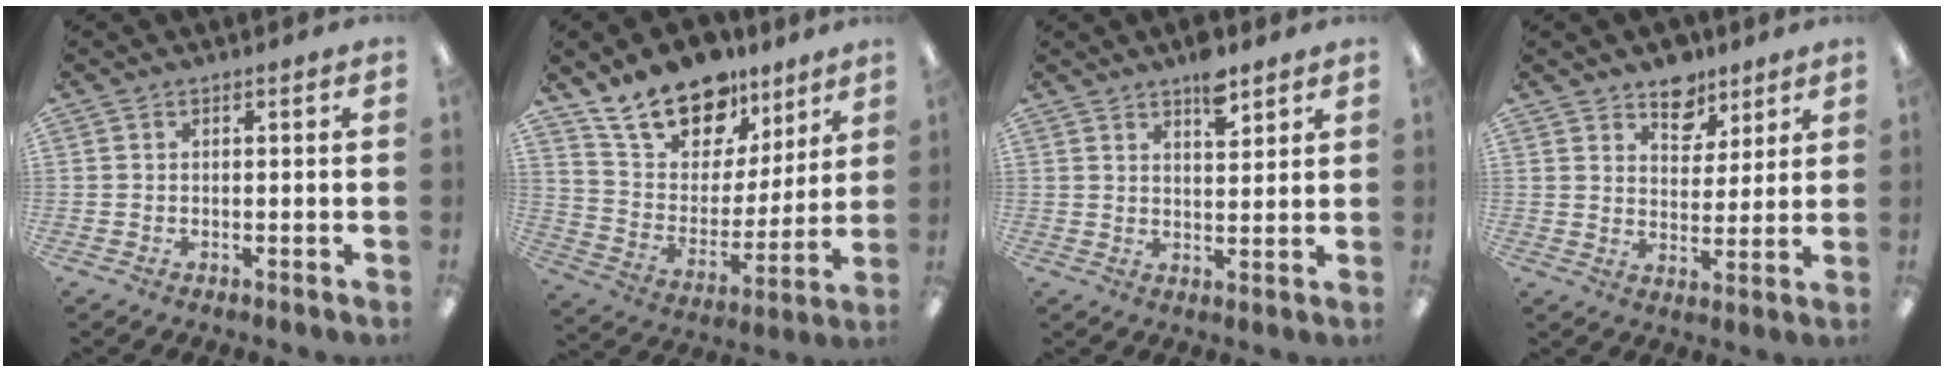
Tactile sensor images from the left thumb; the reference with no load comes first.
{"total": 18.3, "force": [14.2, 9.6, 6.3], "torque": [-0.130, -0.091, 0.263]}
{"total": 6.6, "force": [4.8, 2.6, 3.6], "torque": [-0.041, -0.030, 0.080]}
{"total": 8.4, "force": [6.5, 5.0, 1.7], "torque": [-0.015, -0.043, 0.118]}